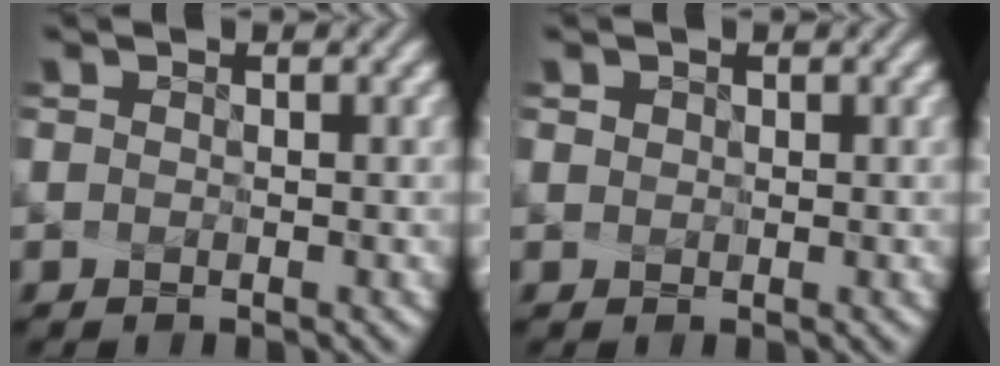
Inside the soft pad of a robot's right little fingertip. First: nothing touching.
{"total": 0.8, "force": [0.4, 0.7, 0.1], "torque": [0.007, 0.006, 0.000]}